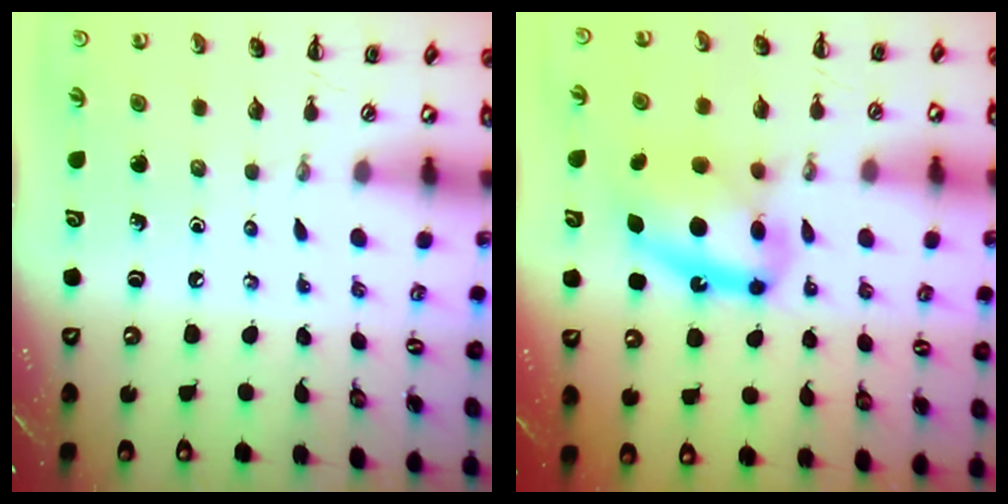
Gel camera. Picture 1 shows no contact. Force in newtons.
{"total": 13.1, "press": 12.7, "slide": 3.2}